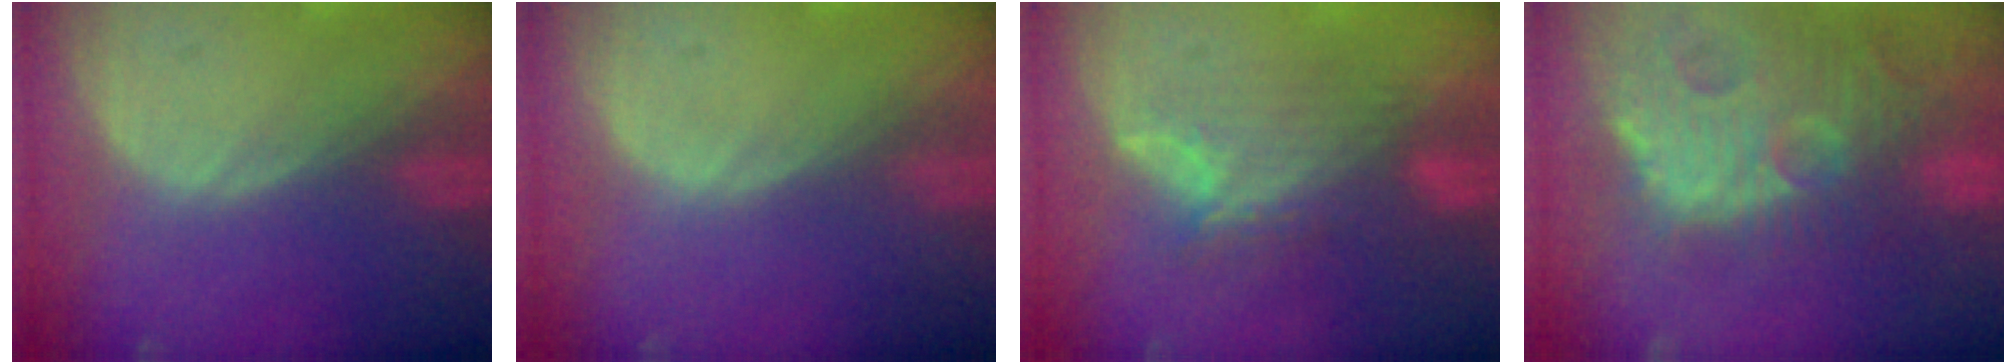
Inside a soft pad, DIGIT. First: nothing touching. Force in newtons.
{"total": 0.0}
{"total": 7.6, "press": 7.3, "slide": 2.2}
{"total": 14.4, "press": 12.6, "slide": 7.1}